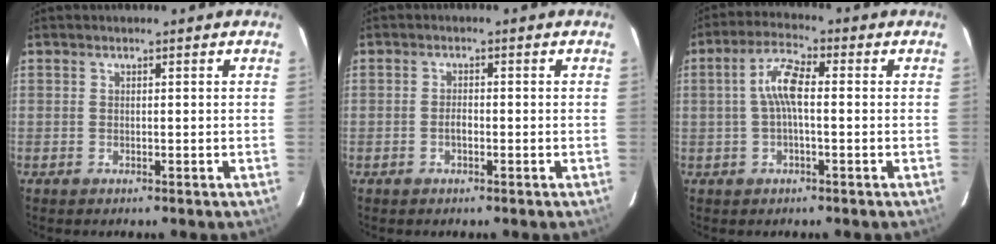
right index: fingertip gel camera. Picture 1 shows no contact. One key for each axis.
{"total": 1.5, "fx": -0.6, "fy": 0.7, "fz": 1.1, "tx": -0.022, "ty": 0.002, "tz": -0.011}
{"total": 6.1, "fx": 0.0, "fy": 1.8, "fz": 5.9, "tx": -0.120, "ty": 0.018, "tz": 0.000}